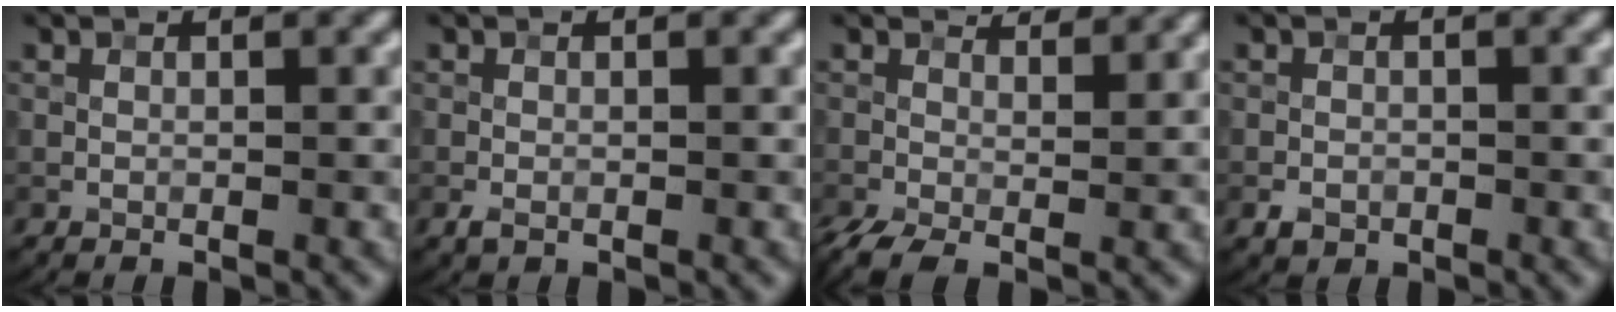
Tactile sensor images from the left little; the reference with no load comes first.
{"total": 1.0, "force": [-0.5, 0.7, 0.6], "torque": [-0.015, -0.002, -0.010]}
{"total": 3.7, "force": [0.6, 2.0, 3.0], "torque": [-0.078, -0.005, 0.005]}
{"total": 1.0, "force": [-0.4, 0.9, 0.3], "torque": [-0.002, -0.002, -0.011]}